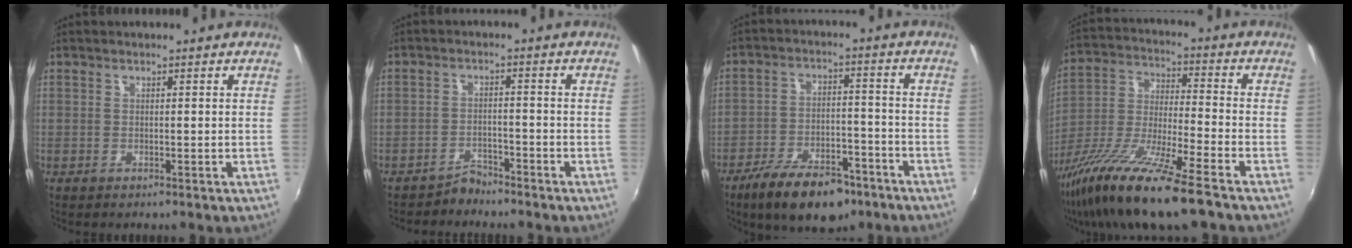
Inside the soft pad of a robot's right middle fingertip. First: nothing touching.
{"total": 3.0, "force": [-2.8, 0.8, -0.1], "torque": [0.000, 0.005, -0.049]}
{"total": 14.6, "force": [-10.3, 6.0, 8.5], "torque": [-0.172, -0.014, -0.161]}
{"total": 18.3, "force": [-12.9, 1.7, 12.9], "torque": [-0.256, -0.035, -0.234]}